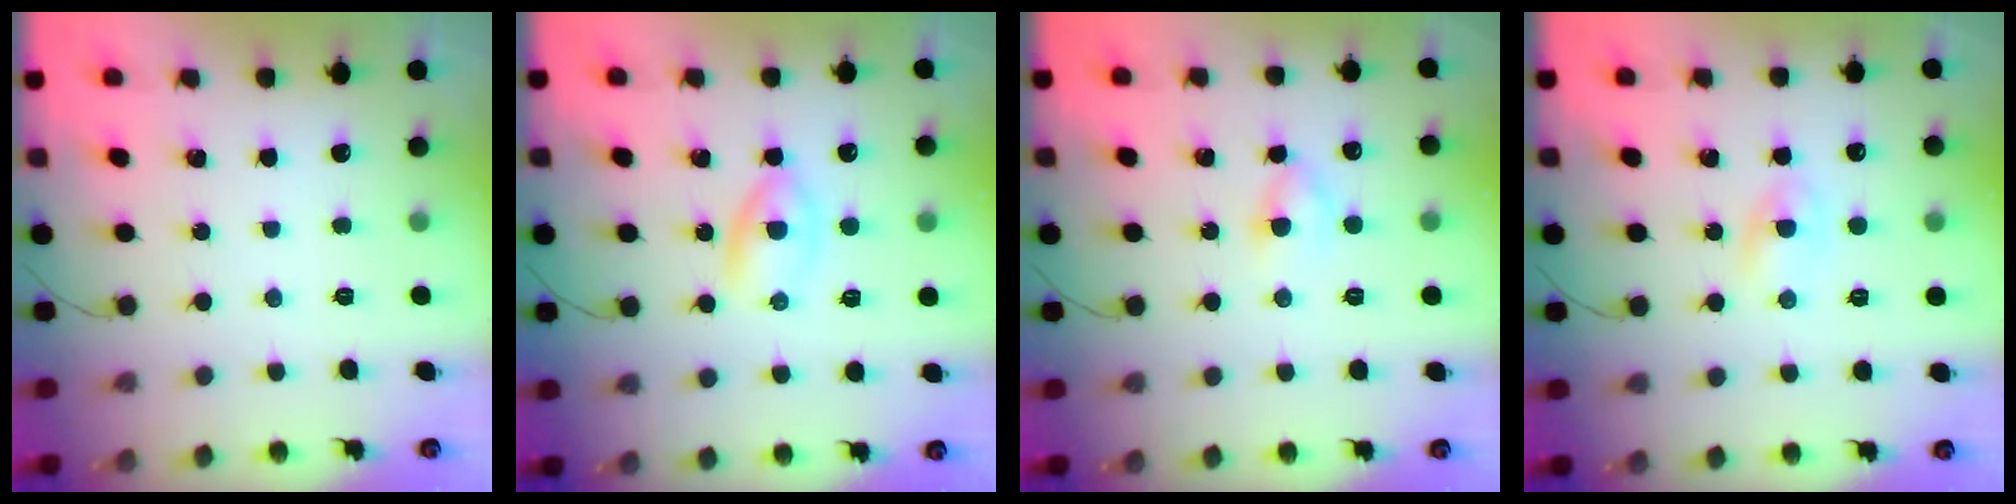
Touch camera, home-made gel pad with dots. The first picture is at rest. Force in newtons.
{"total": 2.7, "press": 2.5, "slide": 1.1}
{"total": 3.2, "press": 2.9, "slide": 1.4}
{"total": 2.2, "press": 2.0, "slide": 0.9}